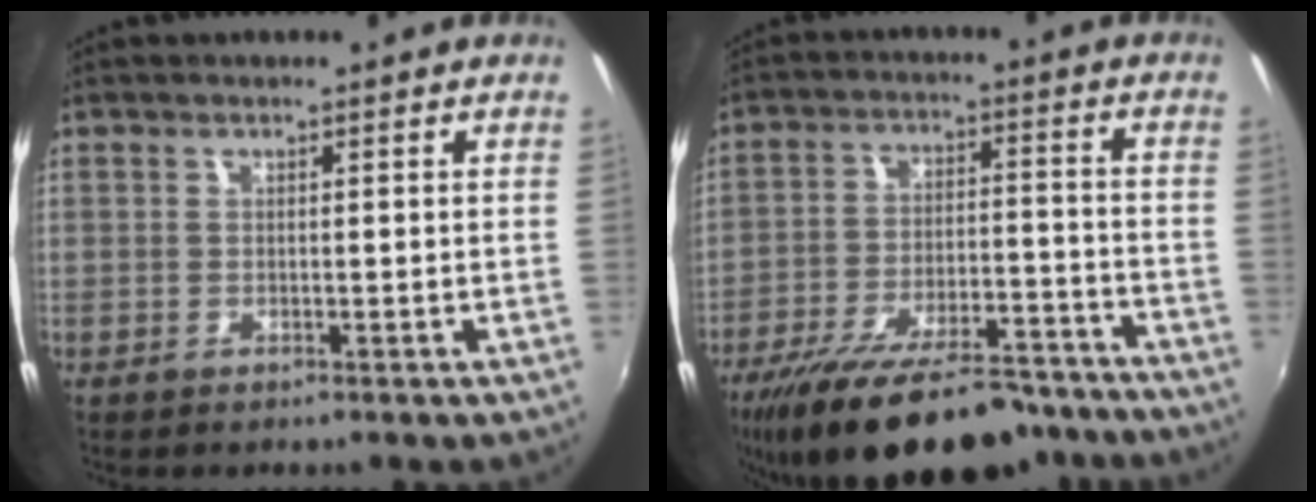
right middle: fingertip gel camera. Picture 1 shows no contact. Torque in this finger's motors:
{"motor_torque": [1.20, -0.94, 0.37, 0.21]}